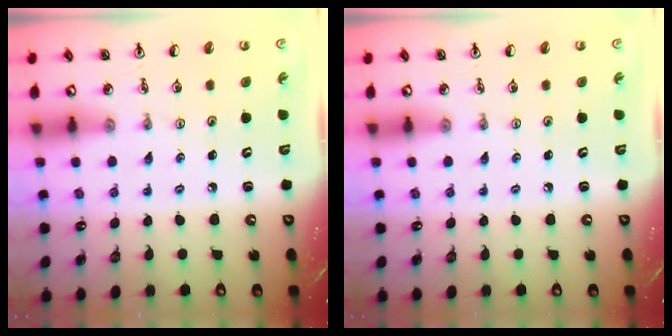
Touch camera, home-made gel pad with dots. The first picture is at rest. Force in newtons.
{"total": 0.0}